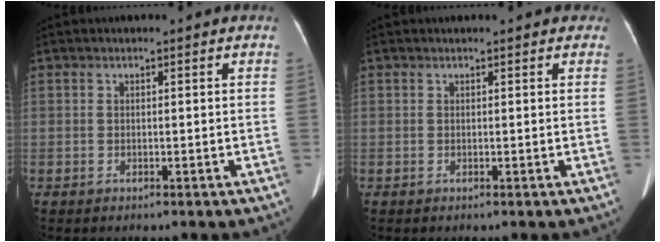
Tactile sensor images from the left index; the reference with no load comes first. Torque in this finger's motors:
{"motor_torque": [0.07, -0.08, 0.05, 0.03]}